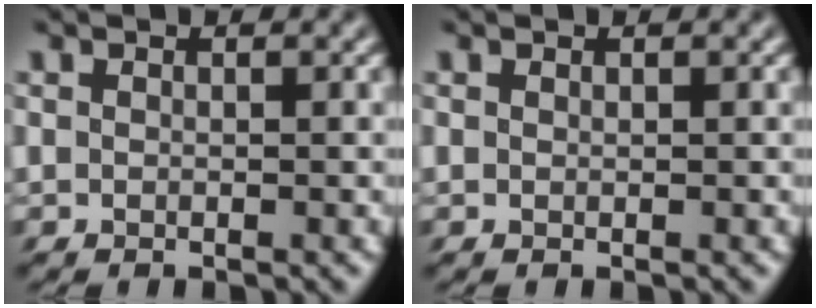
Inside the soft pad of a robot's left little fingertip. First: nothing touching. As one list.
[{"total": 0.0}]